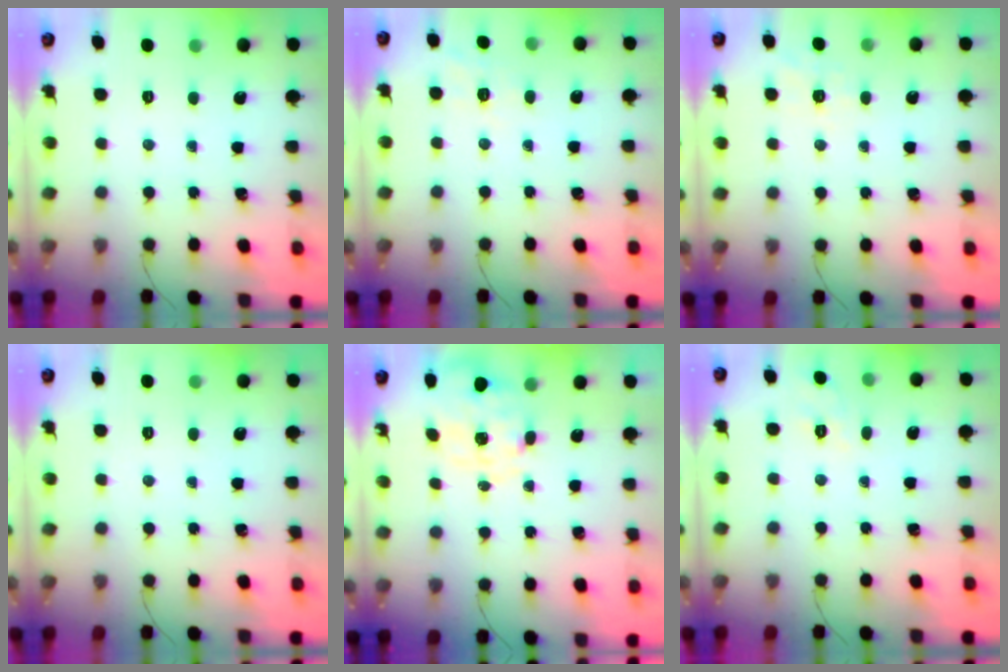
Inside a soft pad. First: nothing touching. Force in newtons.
{"total": 2.3, "press": 0.9, "slide": 2.1}
{"total": 2.0, "press": 1.1, "slide": 1.6}
{"total": 0.0}
{"total": 2.1, "press": 1.8, "slide": 1.0}
{"total": 1.8, "press": 0.3, "slide": 1.8}